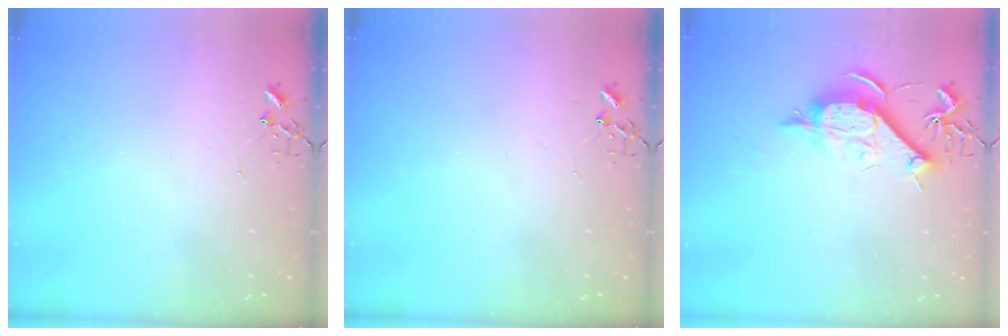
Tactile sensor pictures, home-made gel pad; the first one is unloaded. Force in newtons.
{"total": 0.0}
{"total": 11.3, "press": 11.3, "slide": 0.0}